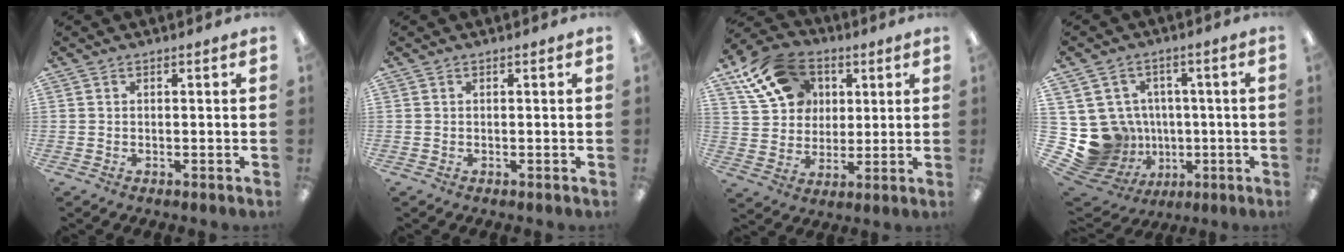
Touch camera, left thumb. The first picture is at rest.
{"total": 0.0}
{"total": 17.3, "force": [8.7, 12.9, 7.6], "torque": [-0.136, -0.027, 0.170]}
{"total": 13.4, "force": [-1.5, 12.8, 3.8], "torque": [-0.103, -0.001, 0.007]}